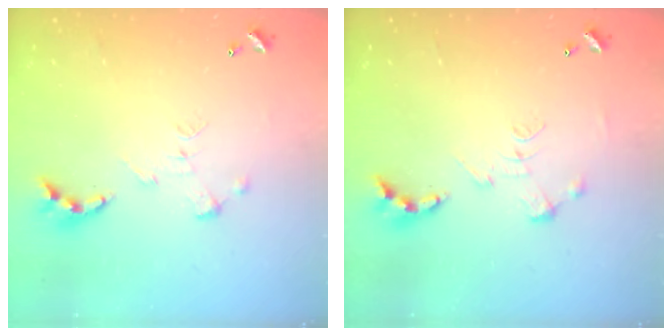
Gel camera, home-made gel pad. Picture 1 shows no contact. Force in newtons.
{"total": 0.0}